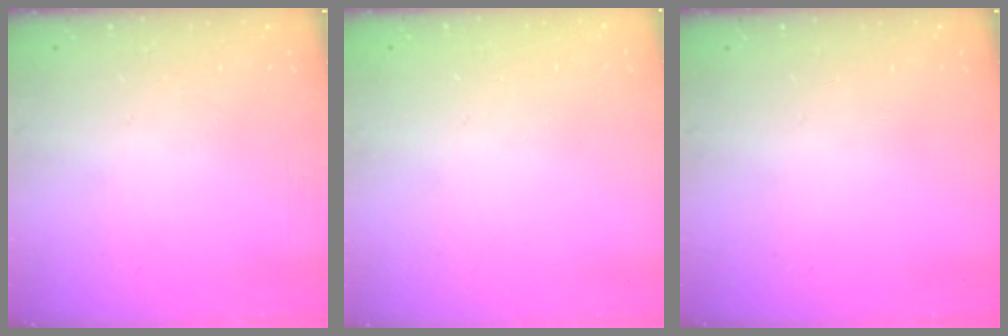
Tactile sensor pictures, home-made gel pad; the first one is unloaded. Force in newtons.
{"total": 0.0}
{"total": 0.0}